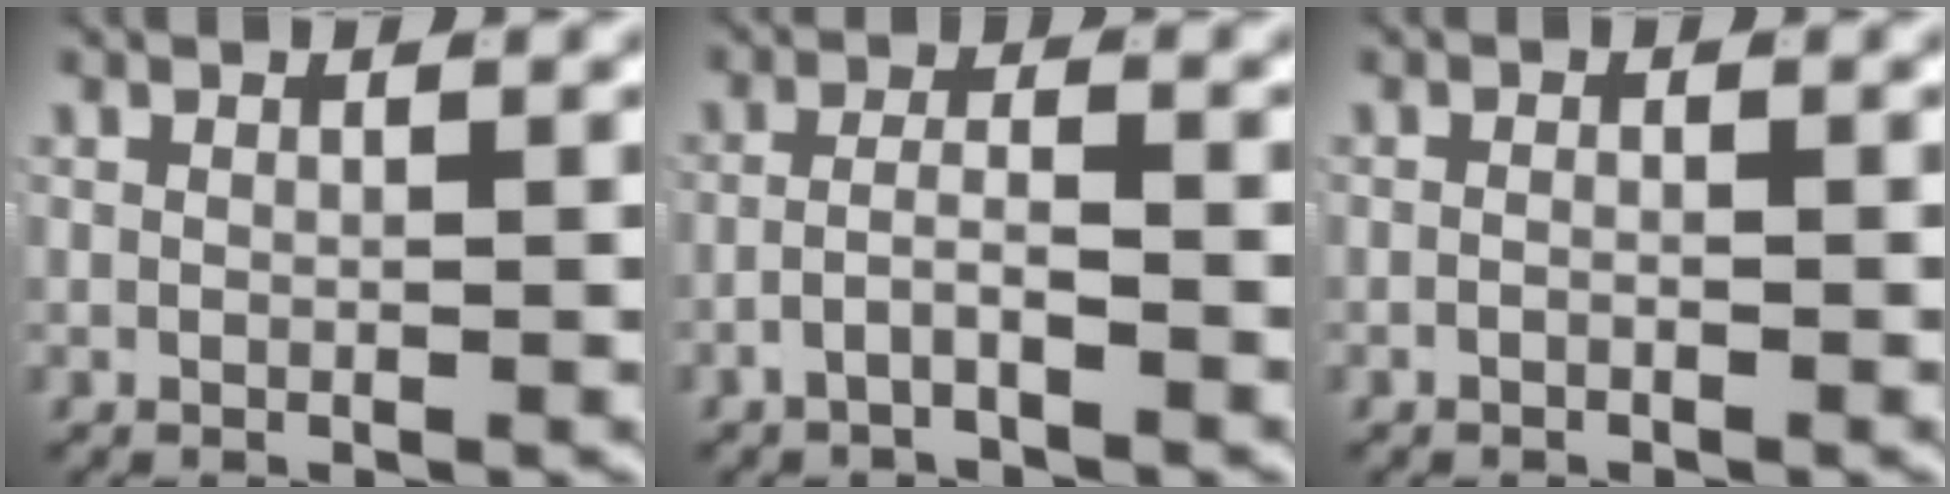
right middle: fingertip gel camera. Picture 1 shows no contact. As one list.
[{"total": 2.5, "force": [-2.0, 0.5, 1.5], "torque": [-0.024, -0.003, -0.038]}, {"total": 0.6, "force": [-0.5, 0.0, 0.3], "torque": [-0.004, 0.001, -0.012]}]